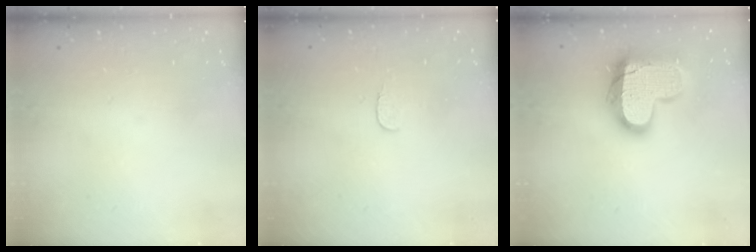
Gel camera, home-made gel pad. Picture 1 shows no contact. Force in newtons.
{"total": 4.3, "press": 4.3, "slide": 0.3}
{"total": 17.1, "press": 17.0, "slide": 1.2}